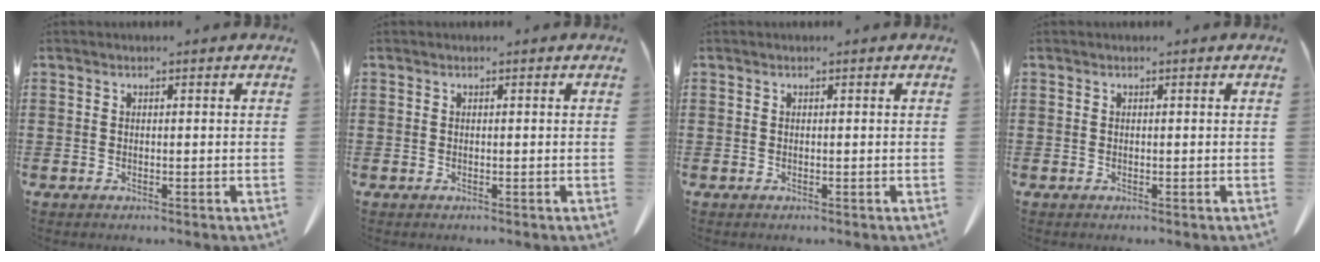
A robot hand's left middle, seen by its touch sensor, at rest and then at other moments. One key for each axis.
{"total": 0.0}
{"total": 0.0}
{"total": 0.0}